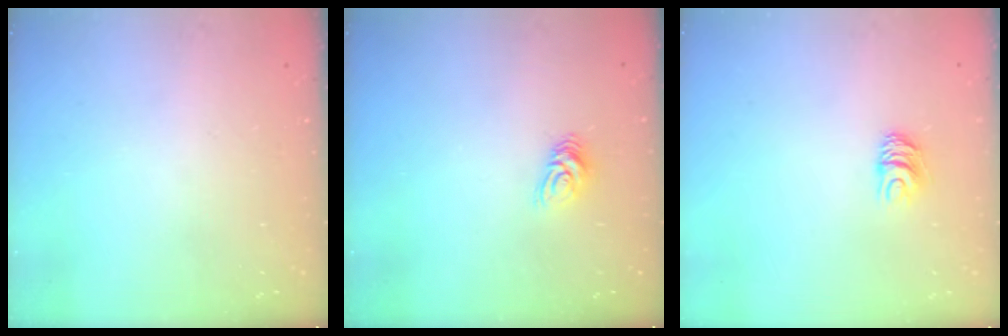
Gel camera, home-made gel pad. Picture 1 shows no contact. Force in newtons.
{"total": 6.6, "press": 6.6, "slide": 0.5}
{"total": 5.9, "press": 5.9, "slide": 0.5}